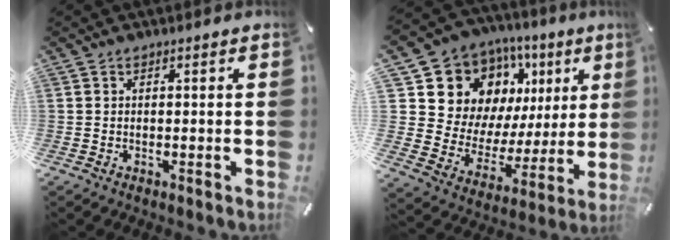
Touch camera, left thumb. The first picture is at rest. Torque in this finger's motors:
{"motor_torque": [2.47, 2.54, 1.56, -1.20, 0.10]}